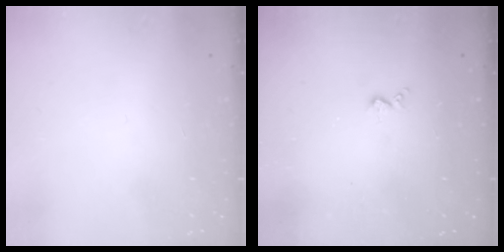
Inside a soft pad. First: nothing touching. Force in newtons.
{"total": 3.4, "press": 3.4, "slide": 0.5}